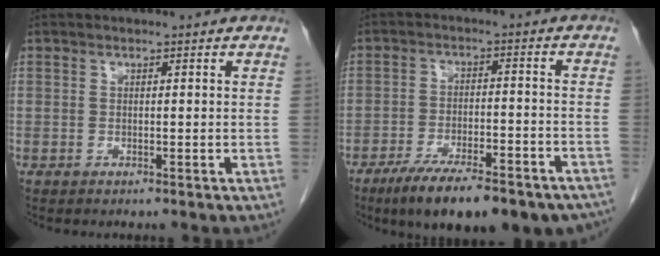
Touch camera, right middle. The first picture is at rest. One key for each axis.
{"total": 19.4, "fx": -15.1, "fy": 5.1, "fz": 11.0, "tx": -0.120, "ty": 0.004, "tz": -0.214}